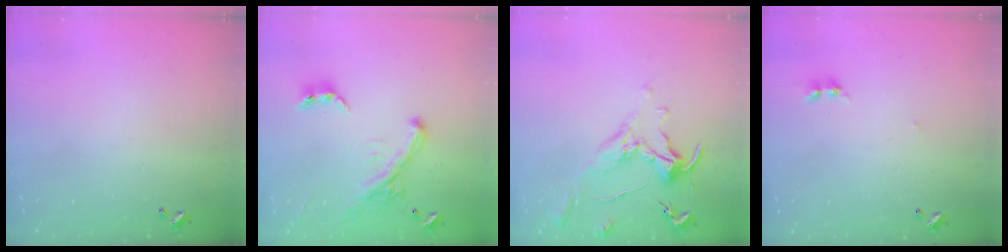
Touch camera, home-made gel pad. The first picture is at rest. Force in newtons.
{"total": 2.2, "press": 2.2, "slide": 0.1}
{"total": 1.8, "press": 1.5, "slide": 0.9}
{"total": 2.8, "press": 2.7, "slide": 0.4}